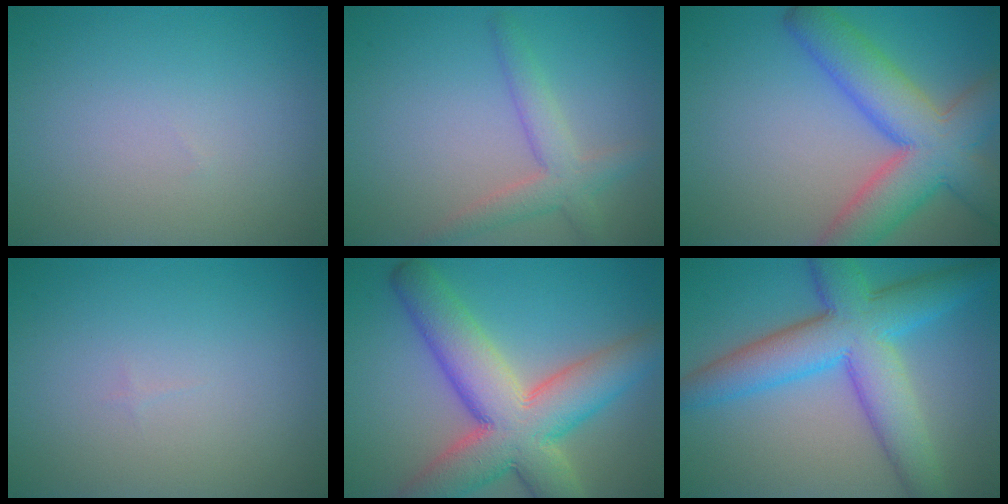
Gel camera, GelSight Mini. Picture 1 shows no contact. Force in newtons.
{"total": 3.2, "press": 3.2, "slide": 0.2}
{"total": 9.2, "press": 9.2, "slide": 0.5}
{"total": 0.0}
{"total": 11.1, "press": 11.1, "slide": 0.8}
{"total": 9.2, "press": 9.2, "slide": 0.2}